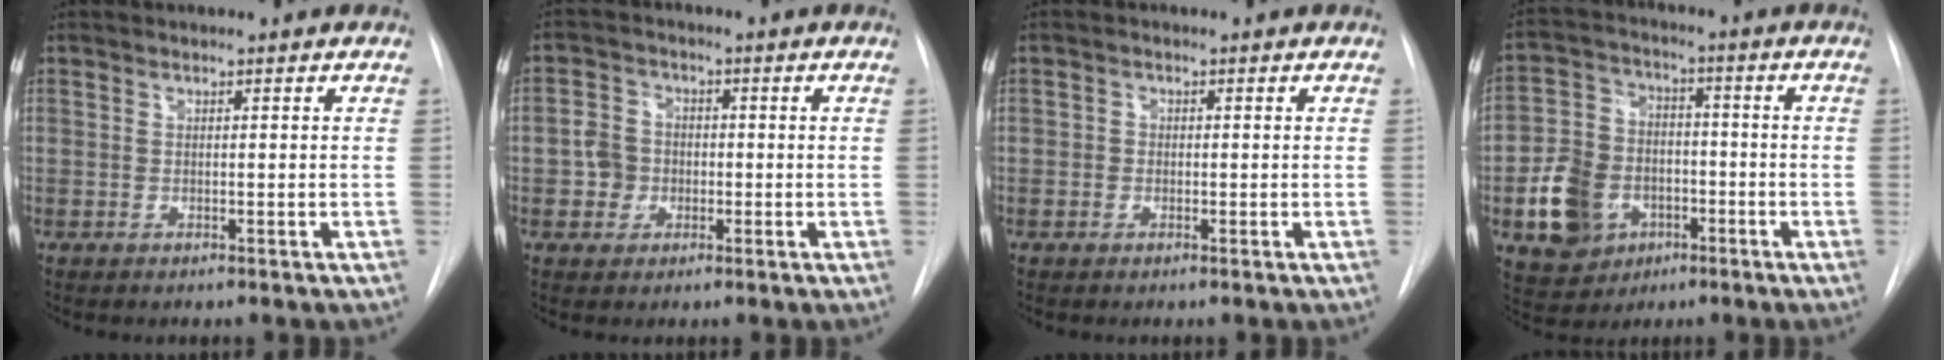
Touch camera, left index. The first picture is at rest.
{"total": 4.5, "force": [-0.9, 4.1, 1.4], "torque": [-0.031, 0.018, -0.012]}
{"total": 1.0, "force": [-0.3, 0.9, 0.2], "torque": [0.004, 0.004, -0.009]}
{"total": 11.7, "force": [-4.2, 9.4, 5.5], "torque": [-0.126, 0.018, -0.064]}